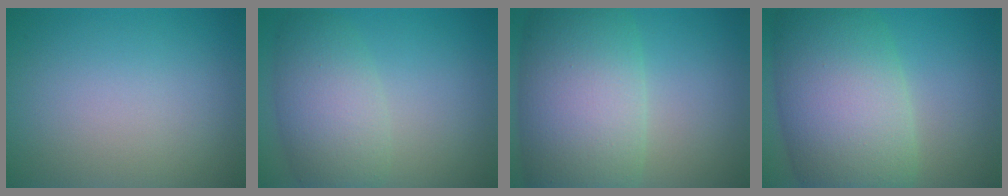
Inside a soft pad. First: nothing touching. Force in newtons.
{"total": 5.5, "press": 5.5, "slide": 0.2}
{"total": 11.7, "press": 11.7, "slide": 0.1}
{"total": 12.4, "press": 12.4, "slide": 0.5}